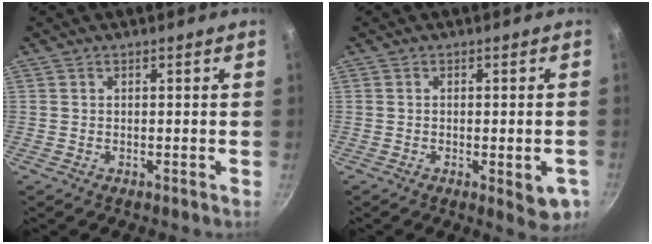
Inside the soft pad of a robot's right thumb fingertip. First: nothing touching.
{"total": 6.1, "force": [-2.0, 1.9, 5.4], "torque": [-0.054, -0.003, -0.023]}